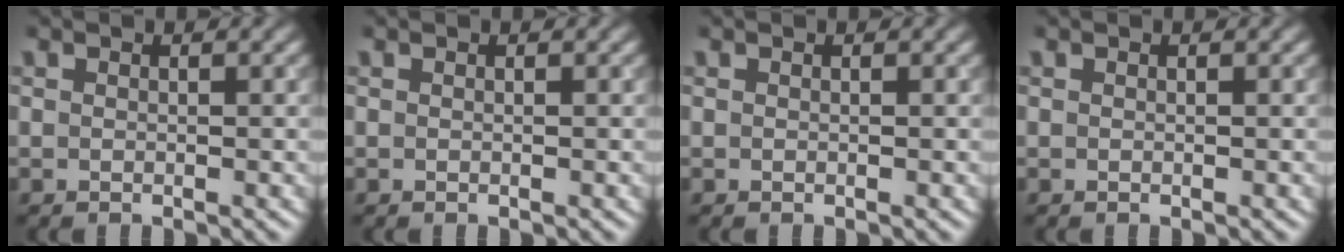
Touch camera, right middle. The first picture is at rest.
{"total": 0.0}
{"total": 0.0}
{"total": 0.0}